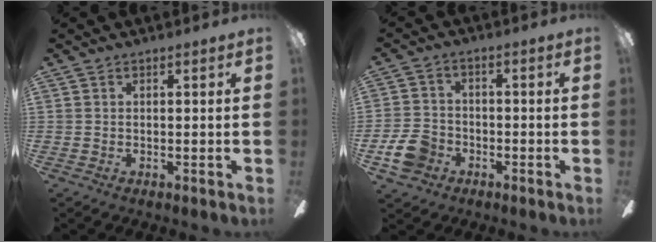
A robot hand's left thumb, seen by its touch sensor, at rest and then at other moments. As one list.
[{"total": 8.1, "force": [-3.5, 6.3, 3.8], "torque": [-0.099, 0.025, -0.065]}]